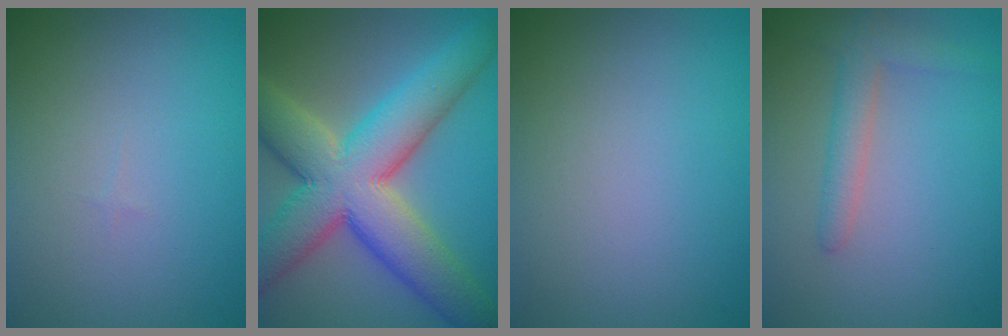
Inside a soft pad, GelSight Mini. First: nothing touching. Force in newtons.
{"total": 12.1, "press": 12.1, "slide": 0.8}
{"total": 0.0}
{"total": 2.6, "press": 2.6, "slide": 0.2}